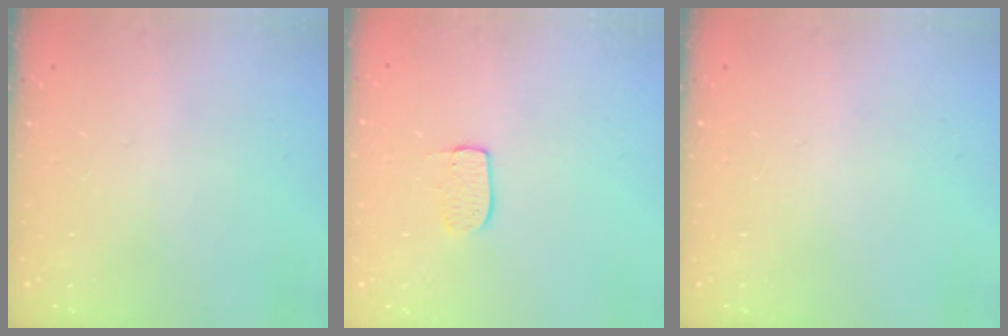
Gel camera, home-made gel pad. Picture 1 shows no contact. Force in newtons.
{"total": 6.3, "press": 6.3, "slide": 0.1}
{"total": 0.0}